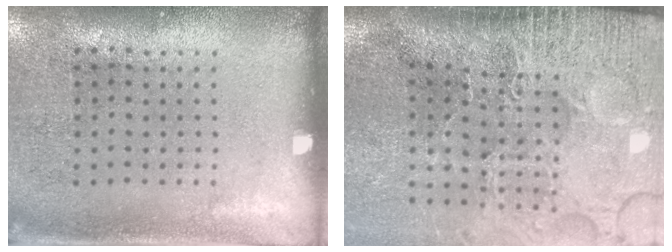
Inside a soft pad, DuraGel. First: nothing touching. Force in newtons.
{"total": 5.0, "press": 4.0, "slide": 2.9}